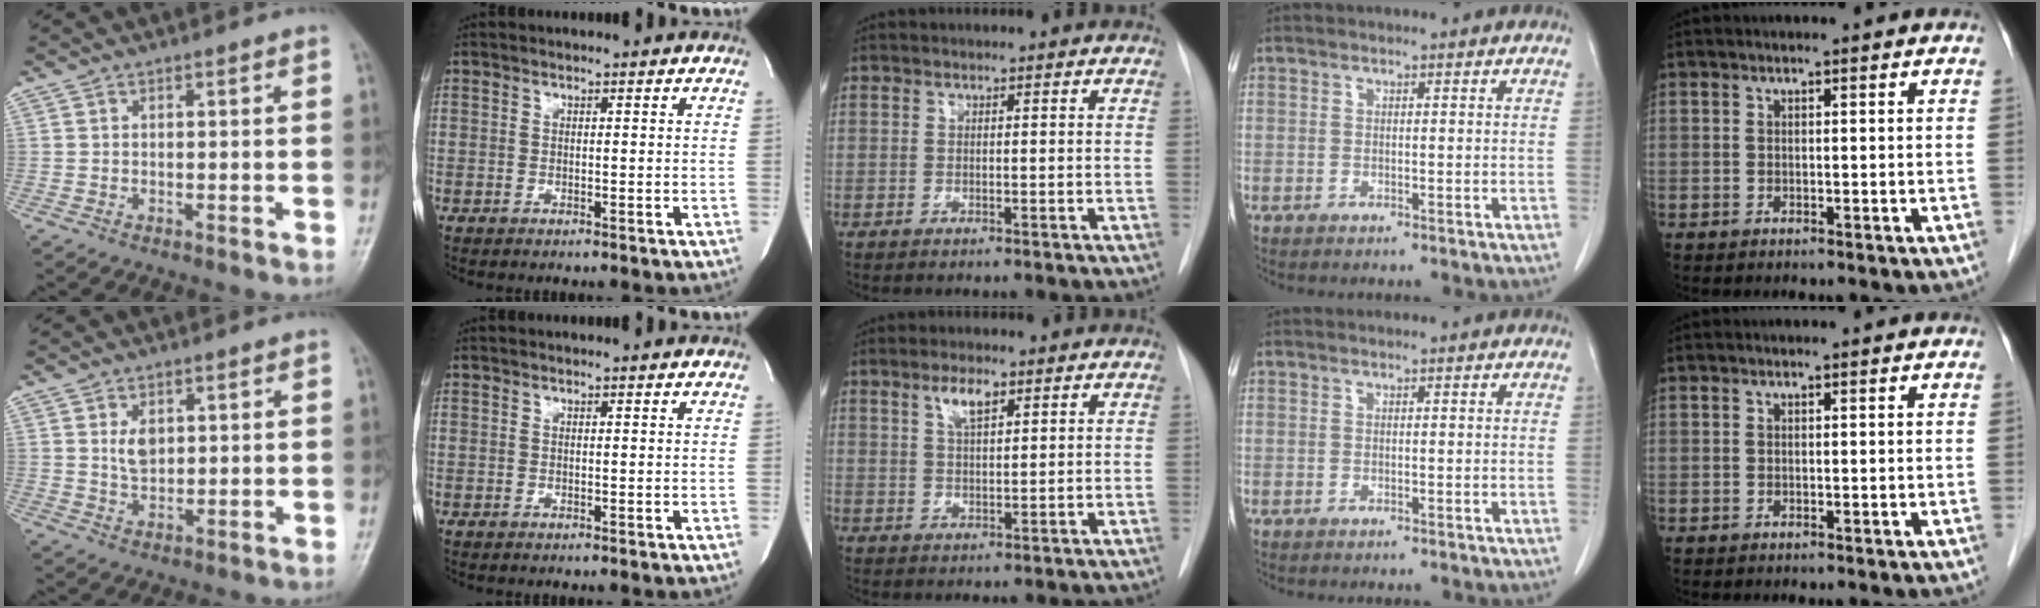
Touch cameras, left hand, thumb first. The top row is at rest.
{"thumb": {"total": 4.1, "force": [1.3, 2.6, 2.9], "torque": [-0.038, -0.012, 0.028]}, "index": {"total": 0.6, "force": [0.6, 0.0, 0.0], "torque": [-0.004, -0.002, 0.004]}, "middle": {"total": 3.8, "force": [2.1, 1.2, 2.9], "torque": [-0.058, 0.002, 0.039]}}